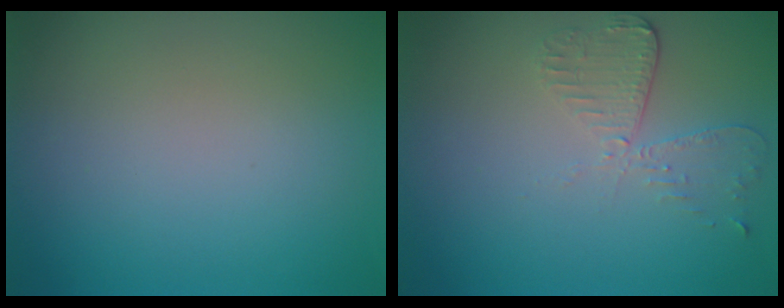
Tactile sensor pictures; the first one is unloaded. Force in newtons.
{"total": 2.9, "press": 2.6, "slide": 1.3}